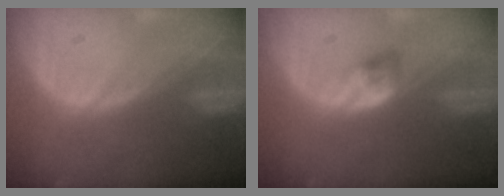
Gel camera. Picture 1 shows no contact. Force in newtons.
{"total": 2.9, "press": 2.5, "slide": 1.5}